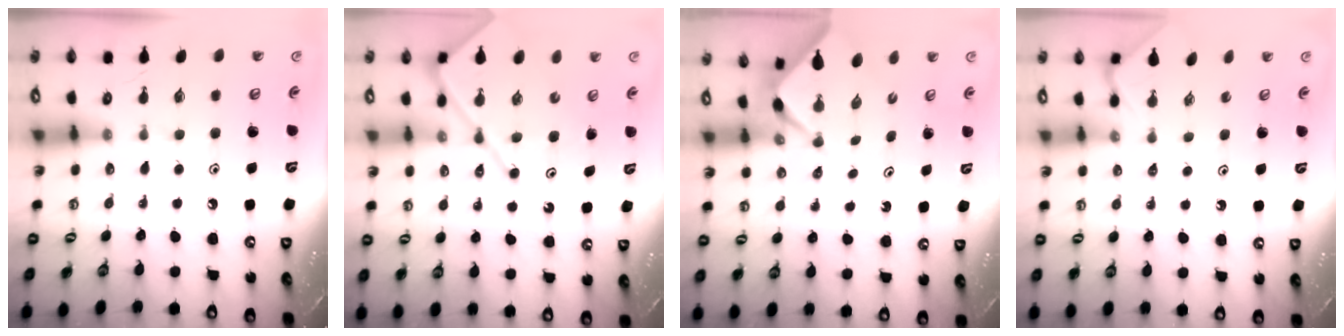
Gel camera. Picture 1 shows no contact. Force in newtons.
{"total": 11.1, "press": 11.0, "slide": 1.3}
{"total": 2.2, "press": 2.2, "slide": 0.1}
{"total": 2.5, "press": 2.5, "slide": 0.4}